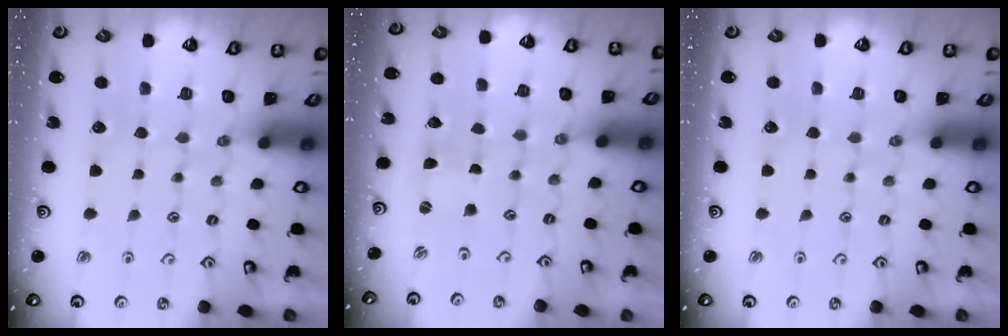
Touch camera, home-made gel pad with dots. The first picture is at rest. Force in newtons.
{"total": 0.0}
{"total": 0.0}